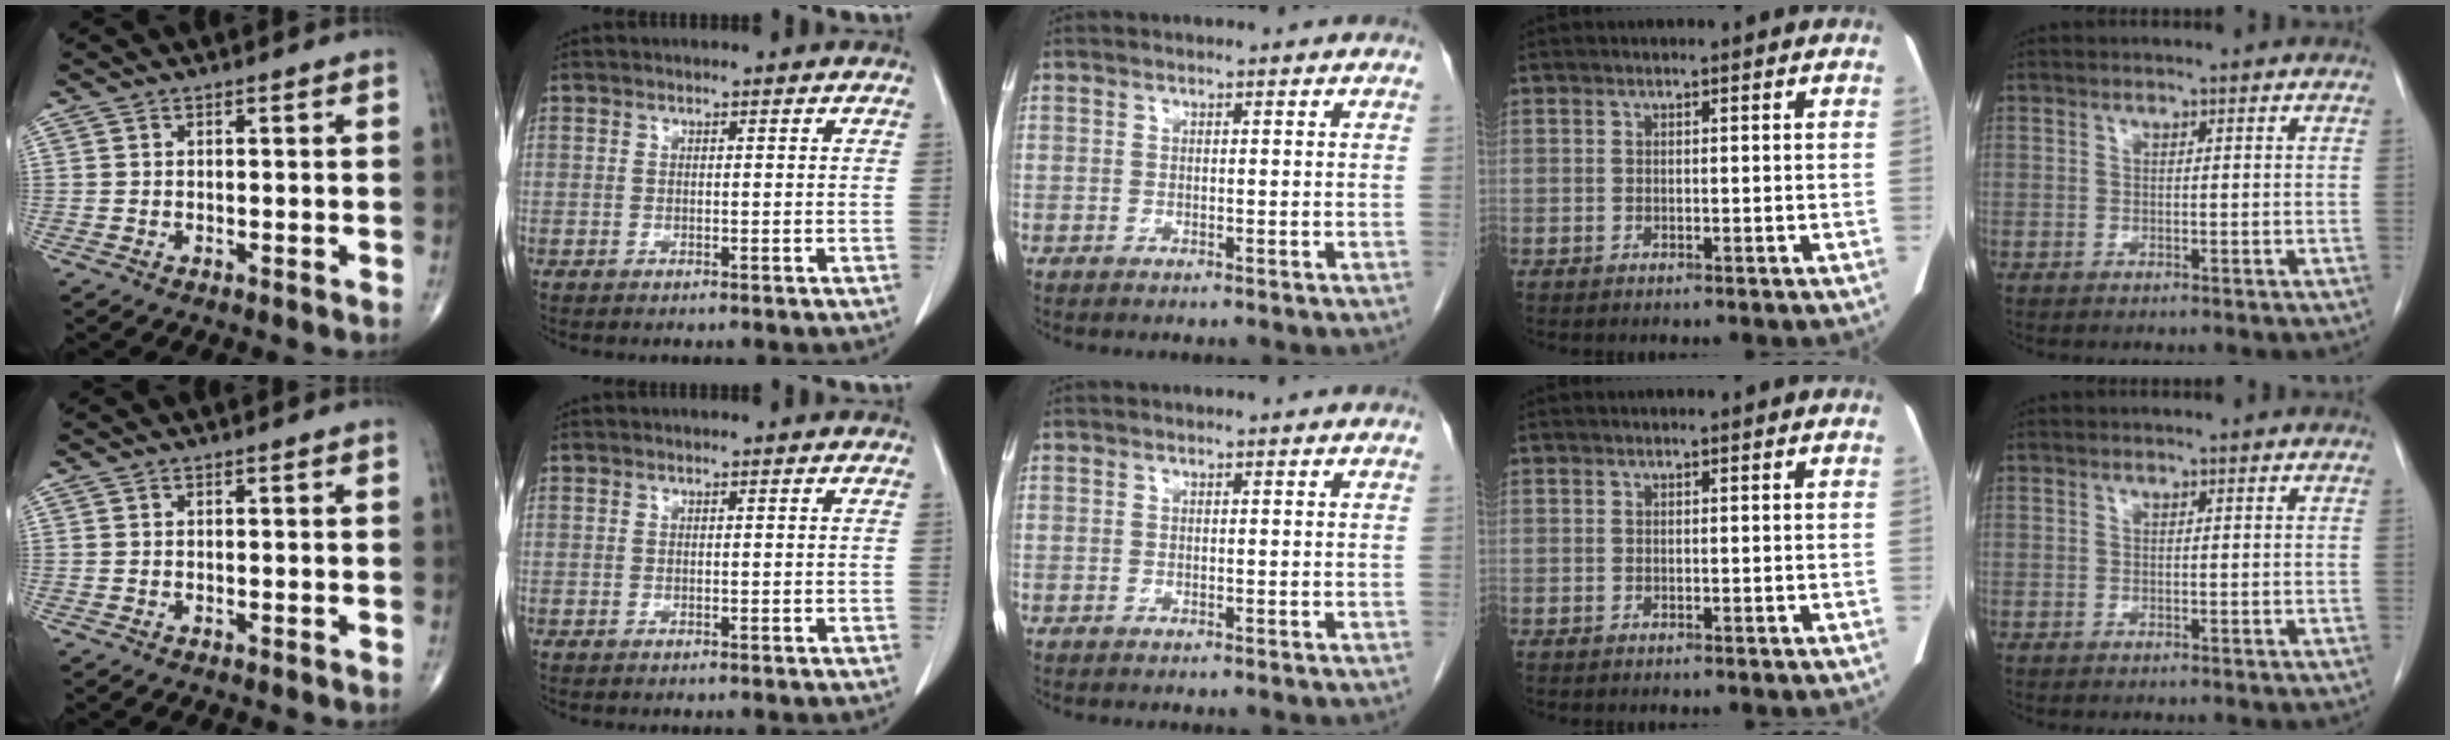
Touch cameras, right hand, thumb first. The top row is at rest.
{}